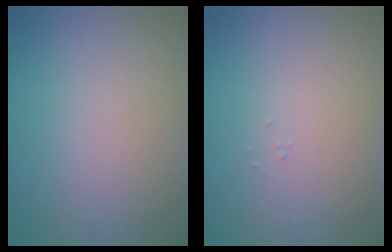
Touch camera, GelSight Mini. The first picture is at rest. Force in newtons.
{"total": 0.0}